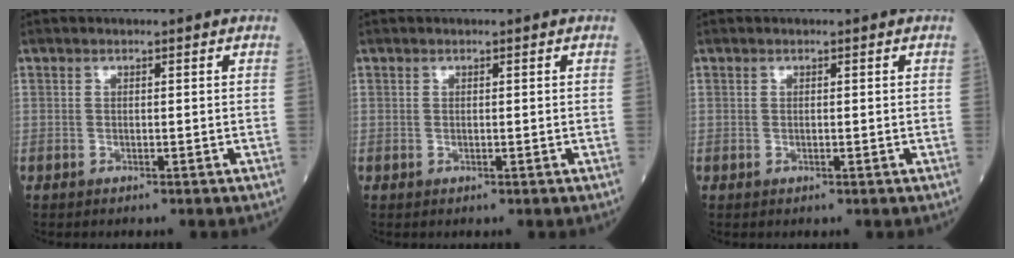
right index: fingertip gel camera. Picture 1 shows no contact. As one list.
[{"total": 0.0}, {"total": 0.0}]